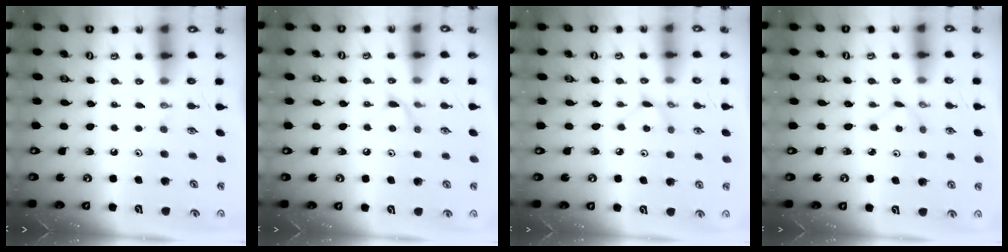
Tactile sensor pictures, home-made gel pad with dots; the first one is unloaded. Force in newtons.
{"total": 5.7, "press": 5.6, "slide": 0.7}
{"total": 3.2, "press": 3.2, "slide": 0.2}
{"total": 1.6, "press": 1.6, "slide": 0.2}